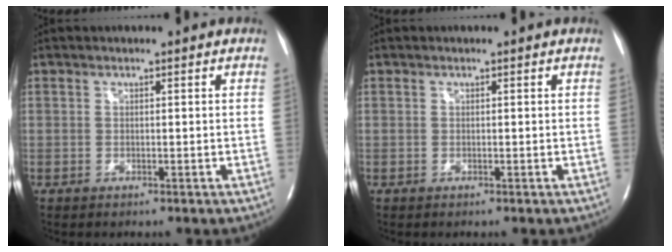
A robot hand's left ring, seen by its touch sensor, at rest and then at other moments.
{"total": 0.0}